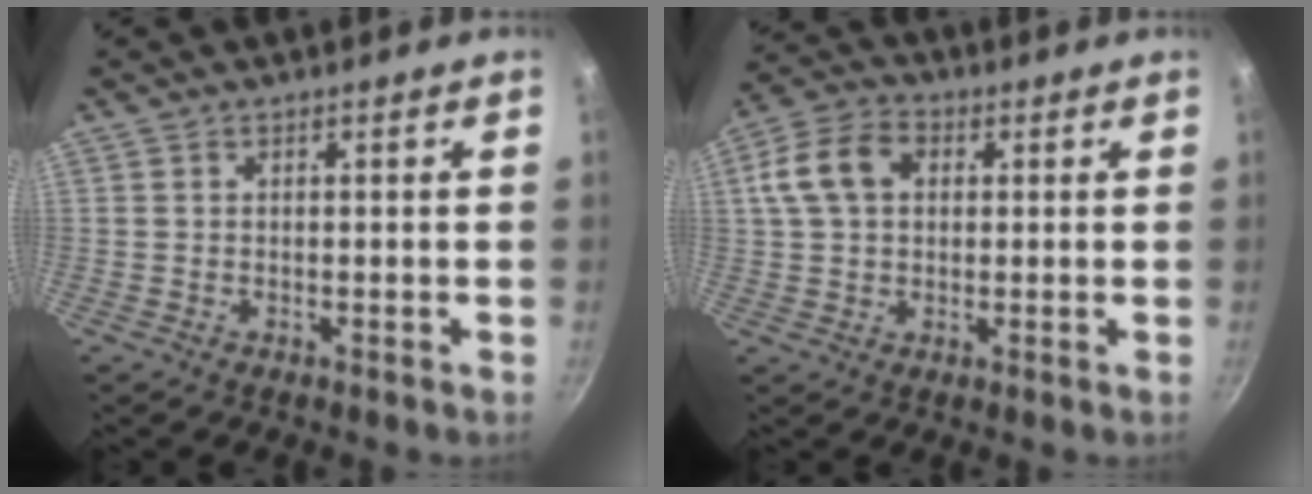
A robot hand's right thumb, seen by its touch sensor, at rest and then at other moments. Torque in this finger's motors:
{"motor_torque": [1.49, 1.40, 1.21, 0.08, 0.22]}